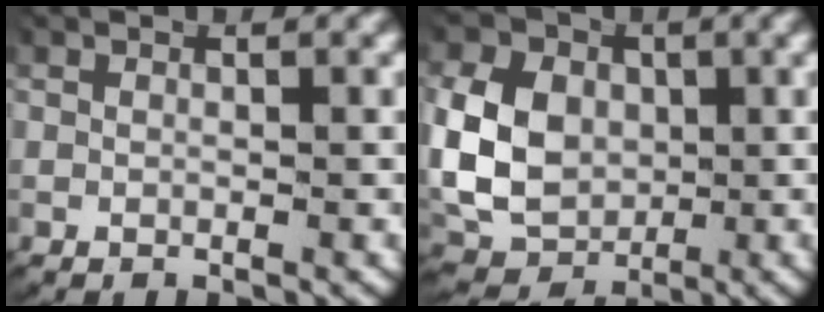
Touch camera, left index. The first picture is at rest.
{"total": 9.9, "force": [-0.5, 8.6, 4.9], "torque": [-0.115, -0.031, -0.001]}